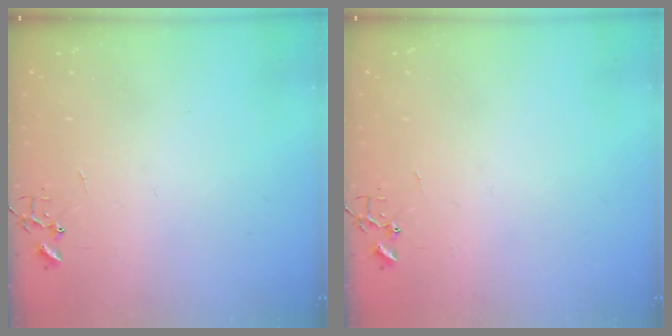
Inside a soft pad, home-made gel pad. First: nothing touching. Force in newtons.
{"total": 0.0}